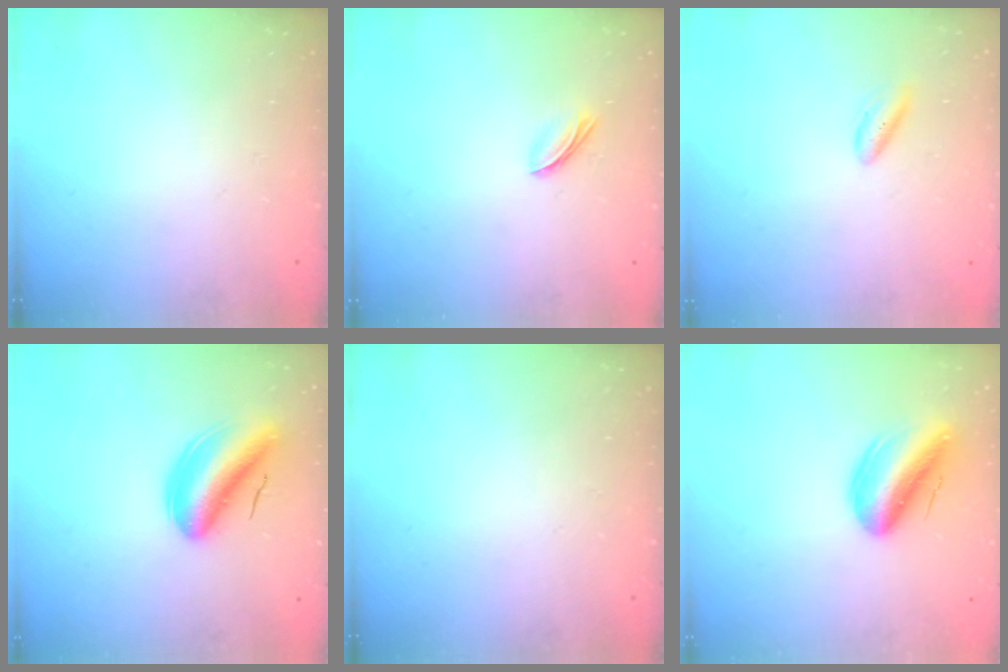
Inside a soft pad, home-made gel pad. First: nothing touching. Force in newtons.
{"total": 3.7, "press": 3.6, "slide": 0.7}
{"total": 3.1, "press": 2.9, "slide": 1.3}
{"total": 8.8, "press": 8.3, "slide": 2.9}
{"total": 0.0}
{"total": 13.1, "press": 12.6, "slide": 3.7}